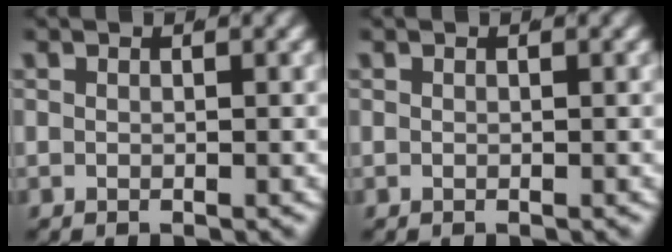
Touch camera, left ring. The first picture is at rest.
{"total": 0.0}